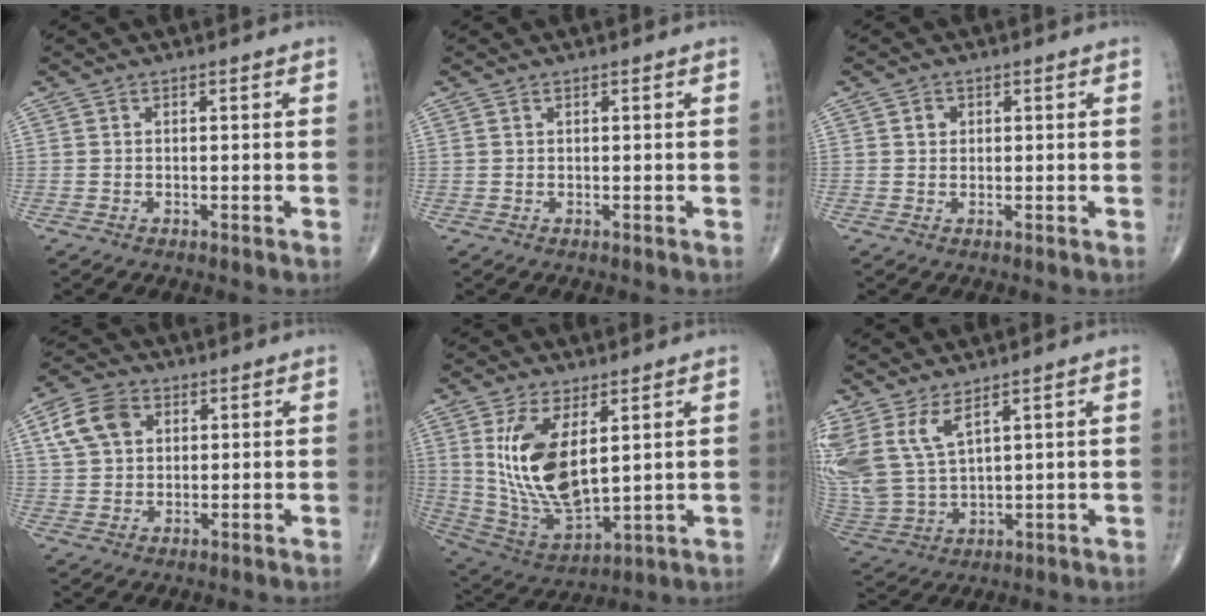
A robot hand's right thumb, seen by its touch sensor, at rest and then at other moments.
{"total": 0.0}
{"total": 1.0, "force": [0.2, 1.0, 0.3], "torque": [0.001, 0.001, 0.002]}
{"total": 8.2, "force": [2.8, 5.9, 5.0], "torque": [-0.084, 0.004, 0.050]}
{"total": 15.7, "force": [4.2, 7.3, 13.2], "torque": [-0.248, -0.024, 0.104]}
{"total": 12.3, "force": [7.1, 5.4, 8.5], "torque": [-0.186, -0.033, 0.164]}